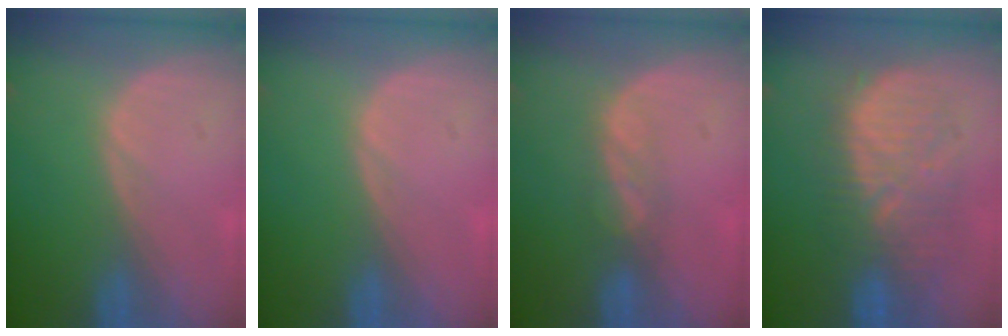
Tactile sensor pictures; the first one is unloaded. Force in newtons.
{"total": 0.0}
{"total": 3.1, "press": 2.7, "slide": 1.6}
{"total": 9.9, "press": 9.8, "slide": 1.5}